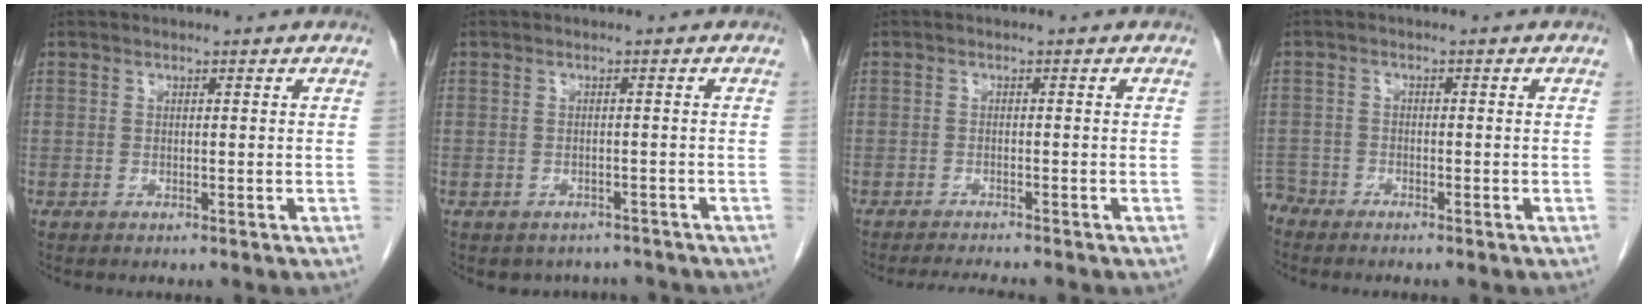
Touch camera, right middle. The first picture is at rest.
{"total": 4.7, "force": [-4.1, 2.3, 0.2], "torque": [0.006, 0.009, -0.049]}
{"total": 4.0, "force": [-3.7, -0.2, 1.4], "torque": [-0.019, -0.014, -0.057]}
{"total": 2.9, "force": [-2.8, 0.8, -0.2], "torque": [0.008, -0.004, -0.054]}